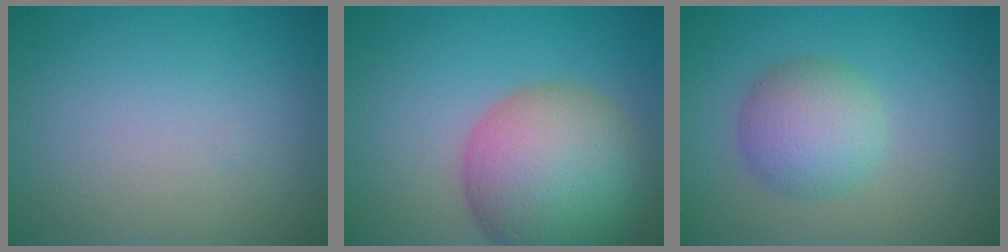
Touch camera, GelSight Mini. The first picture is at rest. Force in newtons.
{"total": 11.2, "press": 11.2, "slide": 0.6}
{"total": 4.4, "press": 4.4, "slide": 0.2}